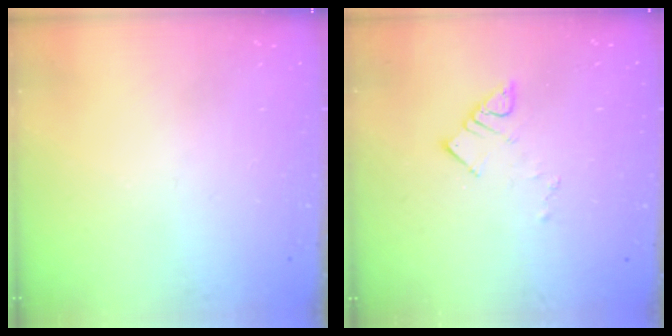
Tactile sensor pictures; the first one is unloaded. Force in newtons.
{"total": 4.9, "press": 4.9, "slide": 0.4}